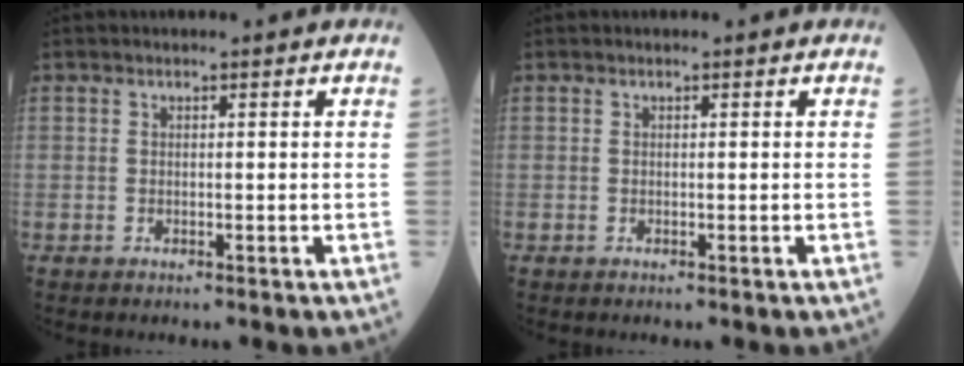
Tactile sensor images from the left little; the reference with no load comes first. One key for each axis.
{"total": 0.0}